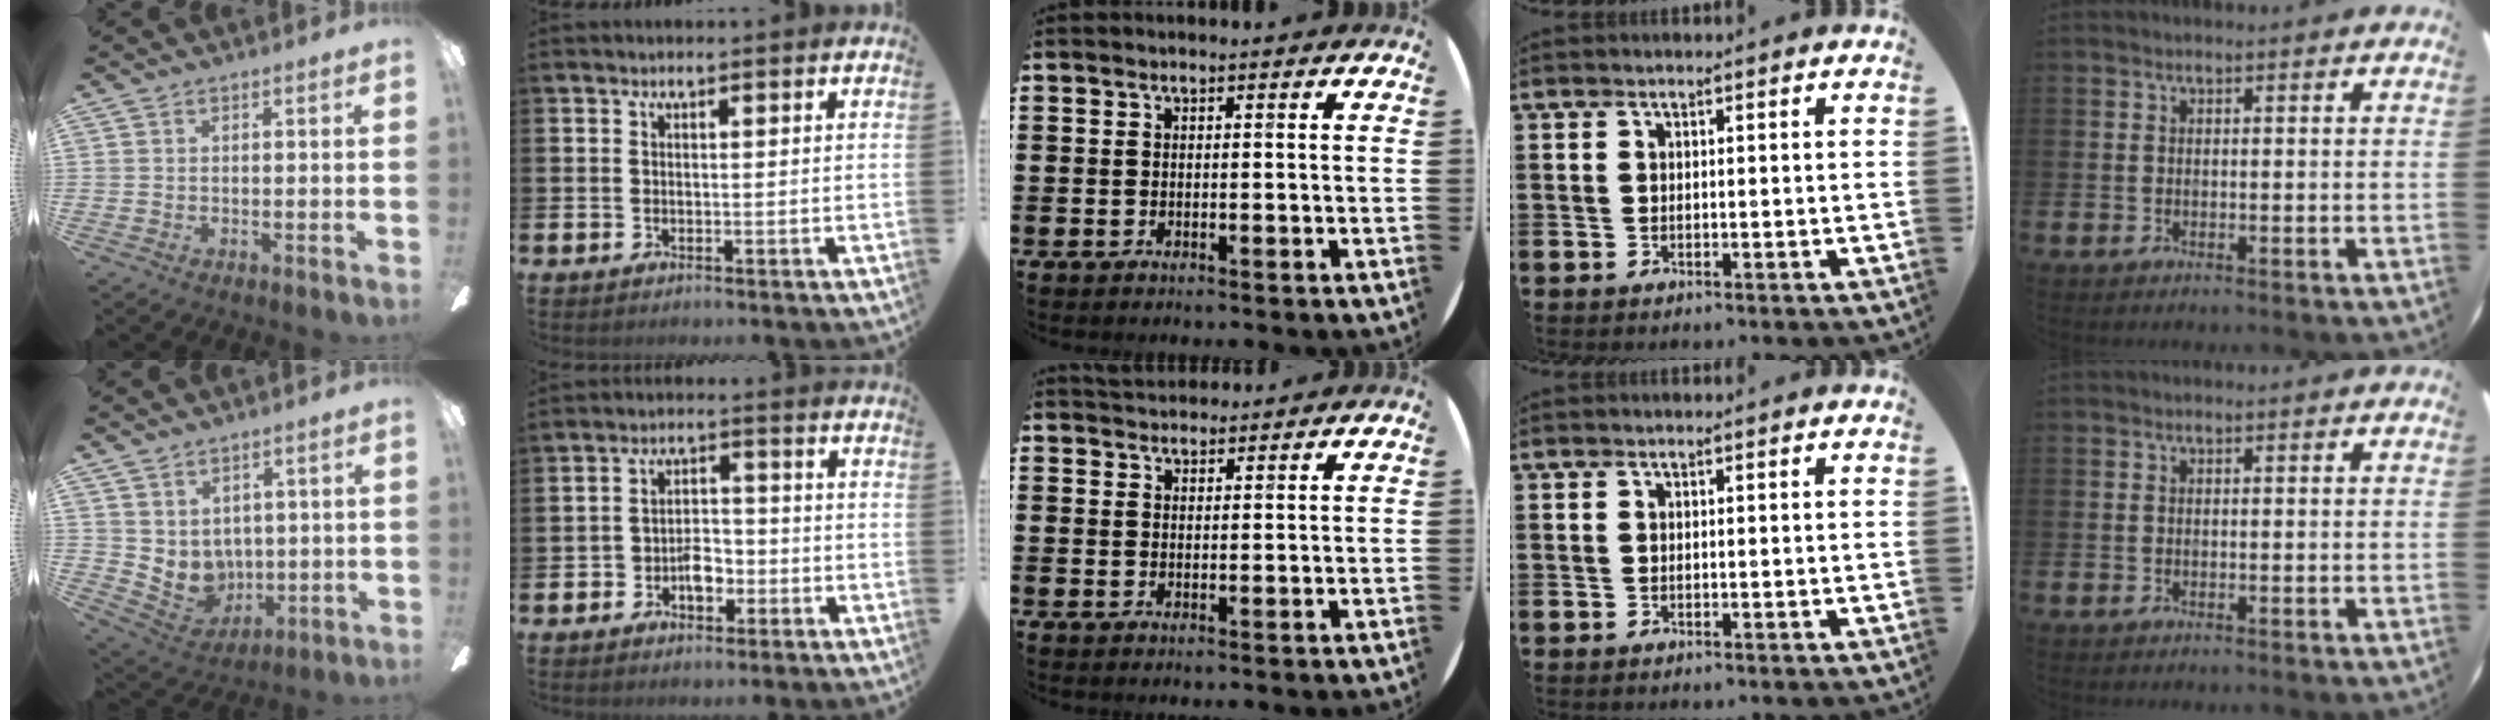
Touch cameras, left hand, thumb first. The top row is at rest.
{"thumb": {"total": 6.3, "force": [2.9, 5.4, 1.5], "torque": [-0.046, -0.026, 0.062]}, "index": {"total": 4.0, "force": [-1.9, 2.7, 2.2], "torque": [-0.043, 0.009, -0.038]}, "middle": {"total": 2.2, "force": [2.1, 0.6, -0.2], "torque": [0.002, 0.002, 0.040]}}